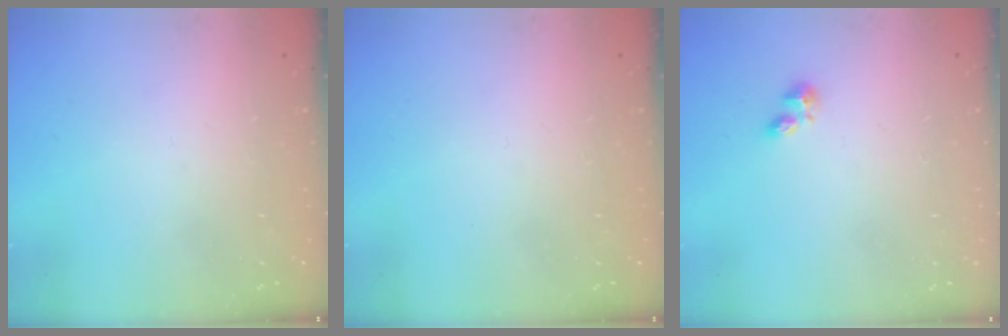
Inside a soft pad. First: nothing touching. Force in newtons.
{"total": 0.0}
{"total": 2.7, "press": 2.6, "slide": 0.6}